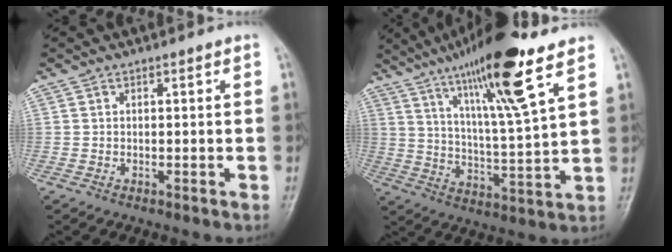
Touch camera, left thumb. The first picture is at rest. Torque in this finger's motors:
{"motor_torque": [1.18, -0.33, 1.68, -1.11, 0.24]}